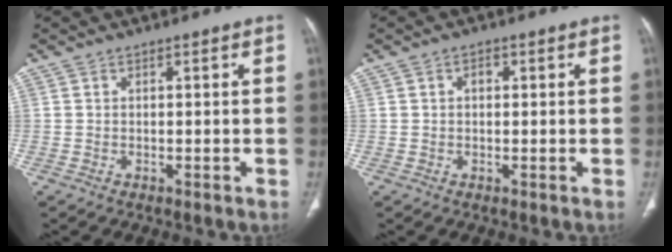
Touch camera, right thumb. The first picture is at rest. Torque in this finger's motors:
{"motor_torque": [-0.27, 0.15, -0.15, 0.02, 0.03]}